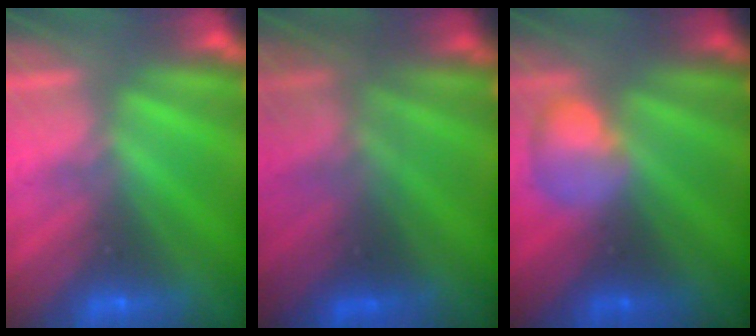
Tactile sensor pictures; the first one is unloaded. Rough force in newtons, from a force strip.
{"total": 4.1}
{"total": 2.4}